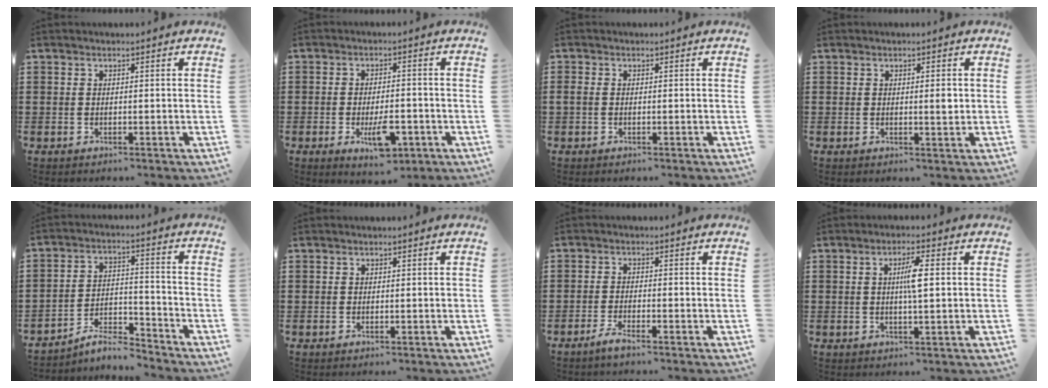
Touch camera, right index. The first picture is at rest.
{"total": 6.8, "force": [-2.5, 2.8, 5.6], "torque": [-0.093, -0.004, -0.042]}
{"total": 0.8, "force": [-0.3, 0.5, 0.6], "torque": [-0.020, -0.002, -0.008]}
{"total": 1.7, "force": [0.2, 0.3, 1.7], "torque": [-0.023, -0.001, 0.000]}
{"total": 6.3, "force": [-5.8, 1.0, 2.3], "torque": [-0.043, 0.005, -0.111]}
{"total": 0.0}
{"total": 2.0, "force": [-1.7, -0.1, 1.2], "torque": [-0.026, -0.002, -0.033]}
{"total": 4.0, "force": [0.4, 0.5, 3.9], "torque": [-0.073, 0.000, 0.004]}